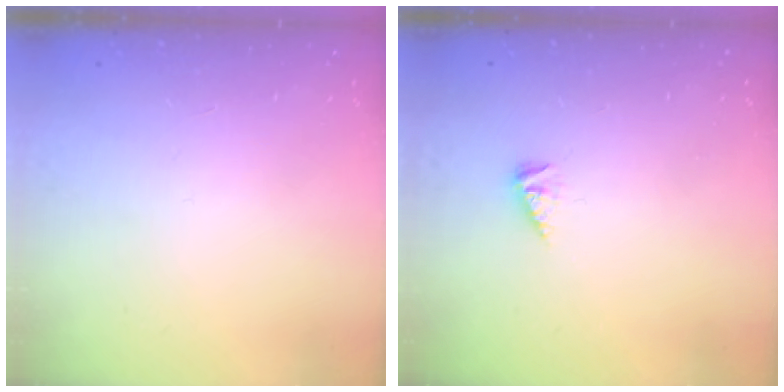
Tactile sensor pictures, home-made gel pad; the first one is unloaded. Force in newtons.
{"total": 1.8, "press": 1.8, "slide": 0.4}